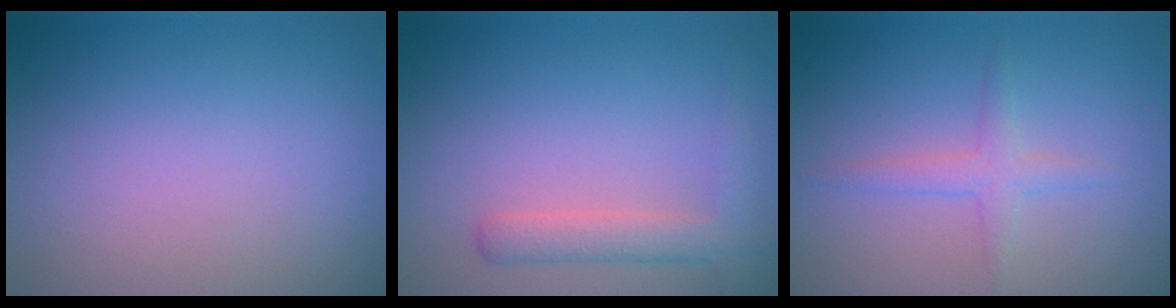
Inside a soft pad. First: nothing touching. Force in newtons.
{"total": 2.8, "press": 2.8, "slide": 0.2}
{"total": 1.7, "press": 1.7, "slide": 0.0}